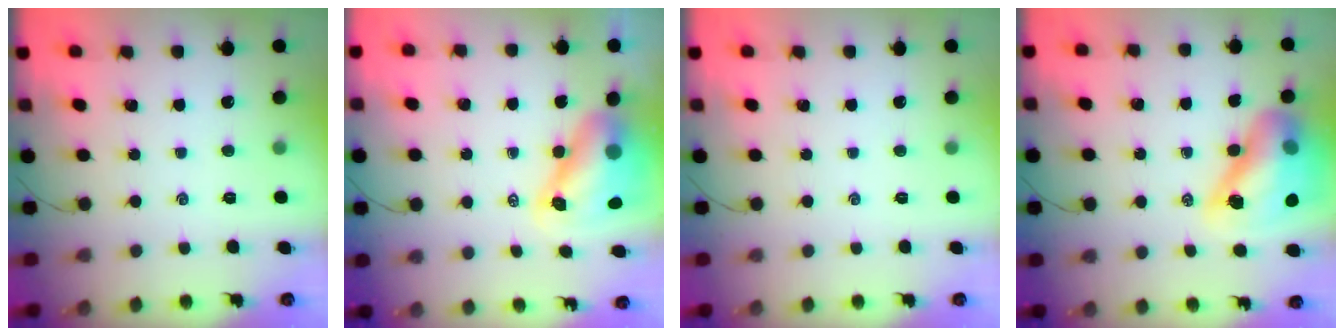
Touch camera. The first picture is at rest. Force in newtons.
{"total": 10.4, "press": 10.0, "slide": 3.1}
{"total": 0.0}
{"total": 17.9, "press": 17.2, "slide": 5.0}